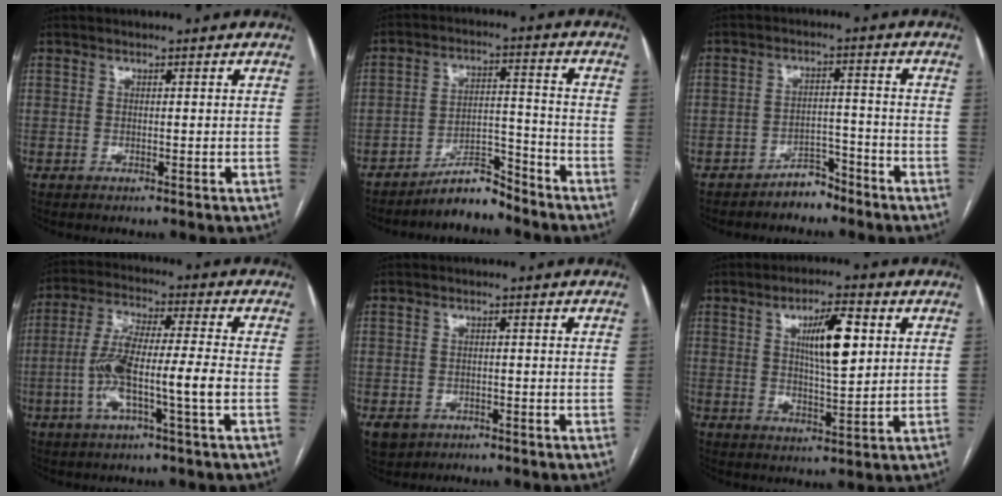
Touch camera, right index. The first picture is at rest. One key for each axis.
{"total": 6.3, "fx": -5.9, "fy": 1.5, "fz": 1.7, "tx": -0.021, "ty": 0.020, "tz": -0.101}
{"total": 4.2, "fx": -3.6, "fy": 1.9, "fz": 0.9, "tx": -0.011, "ty": 0.008, "tz": -0.056}
{"total": 11.0, "fx": -2.7, "fy": 0.3, "fz": 10.7, "tx": -0.214, "ty": 0.010, "tz": -0.056}
{"total": 6.5, "fx": -3.6, "fy": 5.0, "fz": 2.0, "tx": -0.049, "ty": -0.001, "tz": -0.048}
{"total": 8.9, "fx": 2.6, "fy": 1.9, "fz": 8.3, "tx": -0.143, "ty": 0.006, "tz": 0.049}